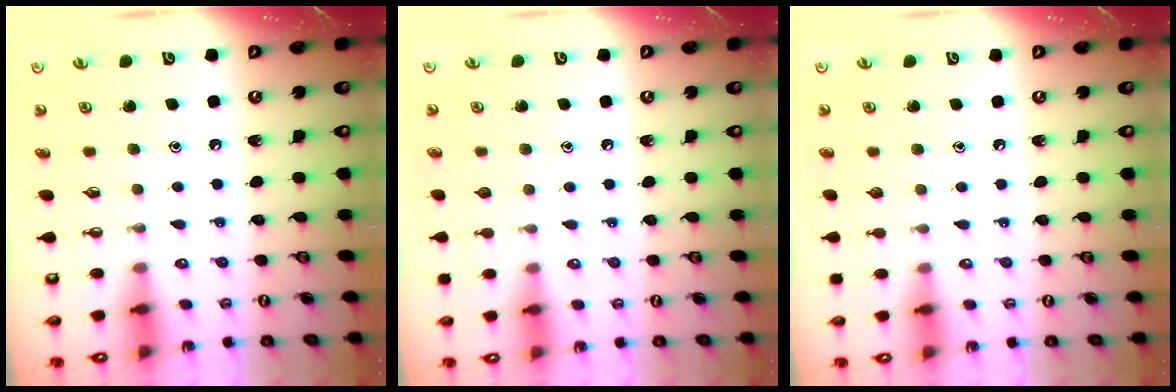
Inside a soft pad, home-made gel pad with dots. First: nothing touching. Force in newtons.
{"total": 0.0}
{"total": 0.0}